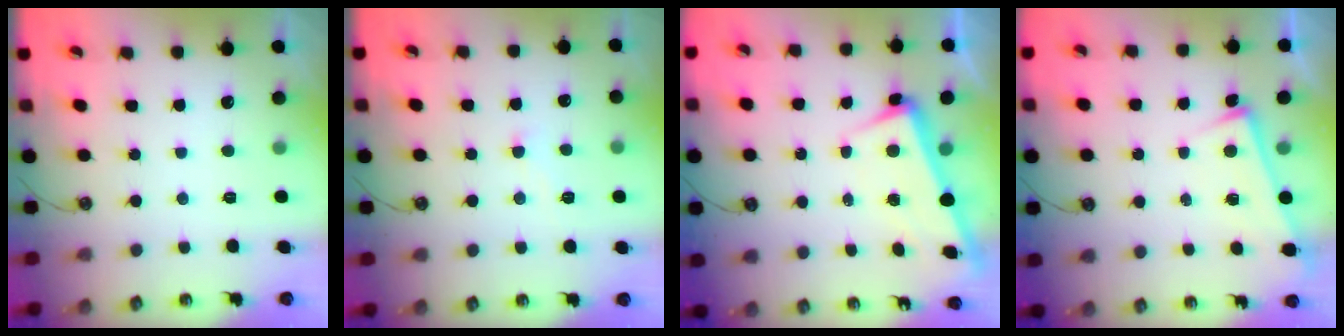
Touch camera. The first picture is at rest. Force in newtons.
{"total": 2.1, "press": 2.1, "slide": 0.2}
{"total": 3.0, "press": 2.9, "slide": 0.9}
{"total": 2.8, "press": 2.8, "slide": 0.5}